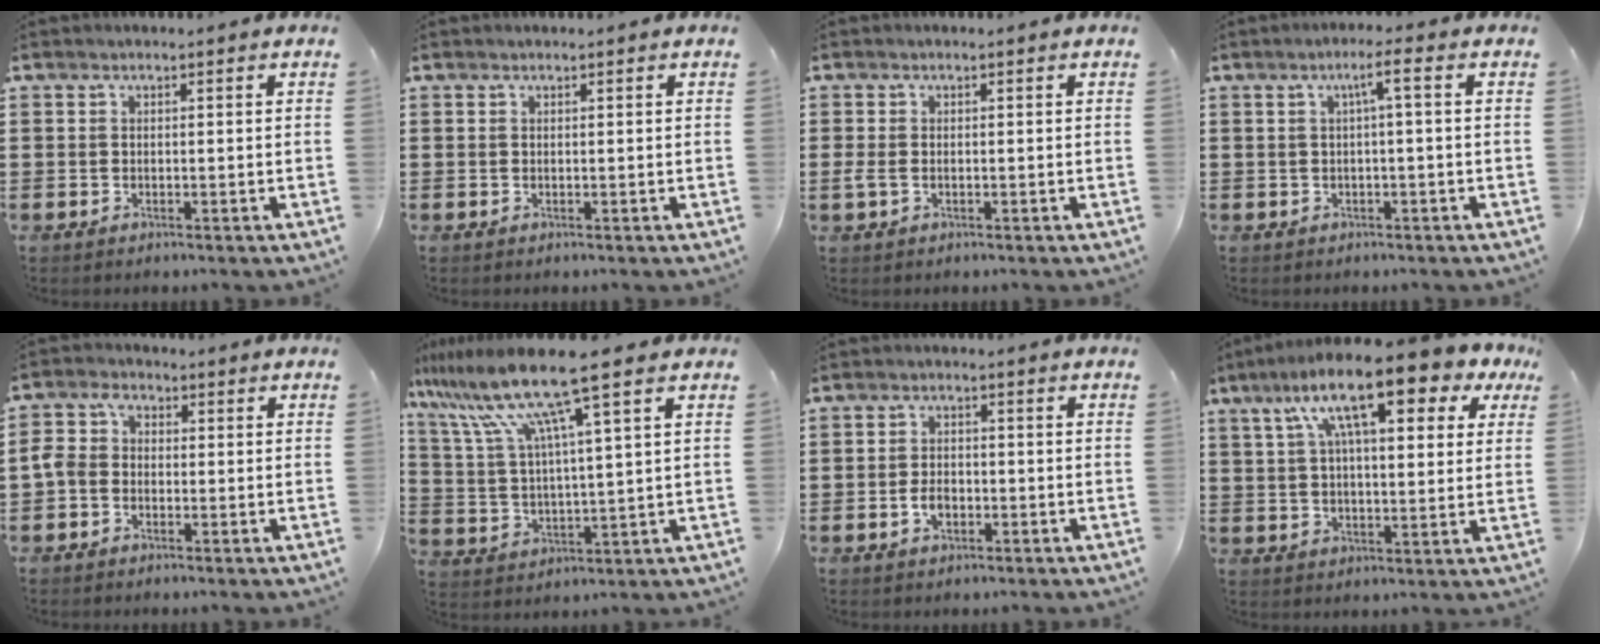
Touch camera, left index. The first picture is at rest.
{"total": 0.0}
{"total": 1.4, "force": [-0.3, 0.8, 1.2], "torque": [-0.032, -0.004, -0.007]}
{"total": 3.1, "force": [0.2, 0.1, 3.1], "torque": [-0.060, 0.006, -0.001]}
{"total": 3.5, "force": [-1.0, 2.8, 1.9], "torque": [-0.063, 0.006, -0.028]}
{"total": 13.0, "force": [8.6, 0.7, 9.8], "torque": [-0.229, -0.036, 0.138]}
{"total": 2.8, "force": [-1.0, 1.7, 2.0], "torque": [-0.046, 0.000, -0.021]}
{"total": 14.2, "force": [8.7, 3.6, 10.7], "torque": [-0.207, -0.018, 0.142]}